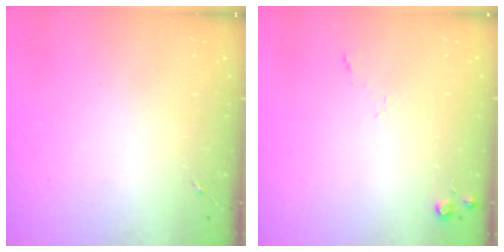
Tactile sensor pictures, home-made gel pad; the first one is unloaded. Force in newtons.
{"total": 6.2, "press": 6.2, "slide": 0.5}